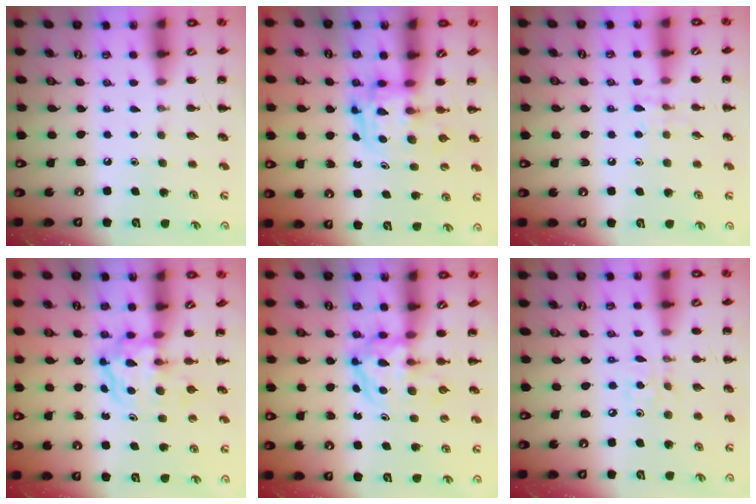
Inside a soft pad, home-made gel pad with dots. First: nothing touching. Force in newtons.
{"total": 3.3, "press": 3.3, "slide": 0.5}
{"total": 5.6, "press": 5.5, "slide": 1.0}
{"total": 3.8, "press": 3.8, "slide": 0.5}
{"total": 3.8, "press": 3.8, "slide": 0.4}
{"total": 3.1, "press": 3.1, "slide": 0.4}